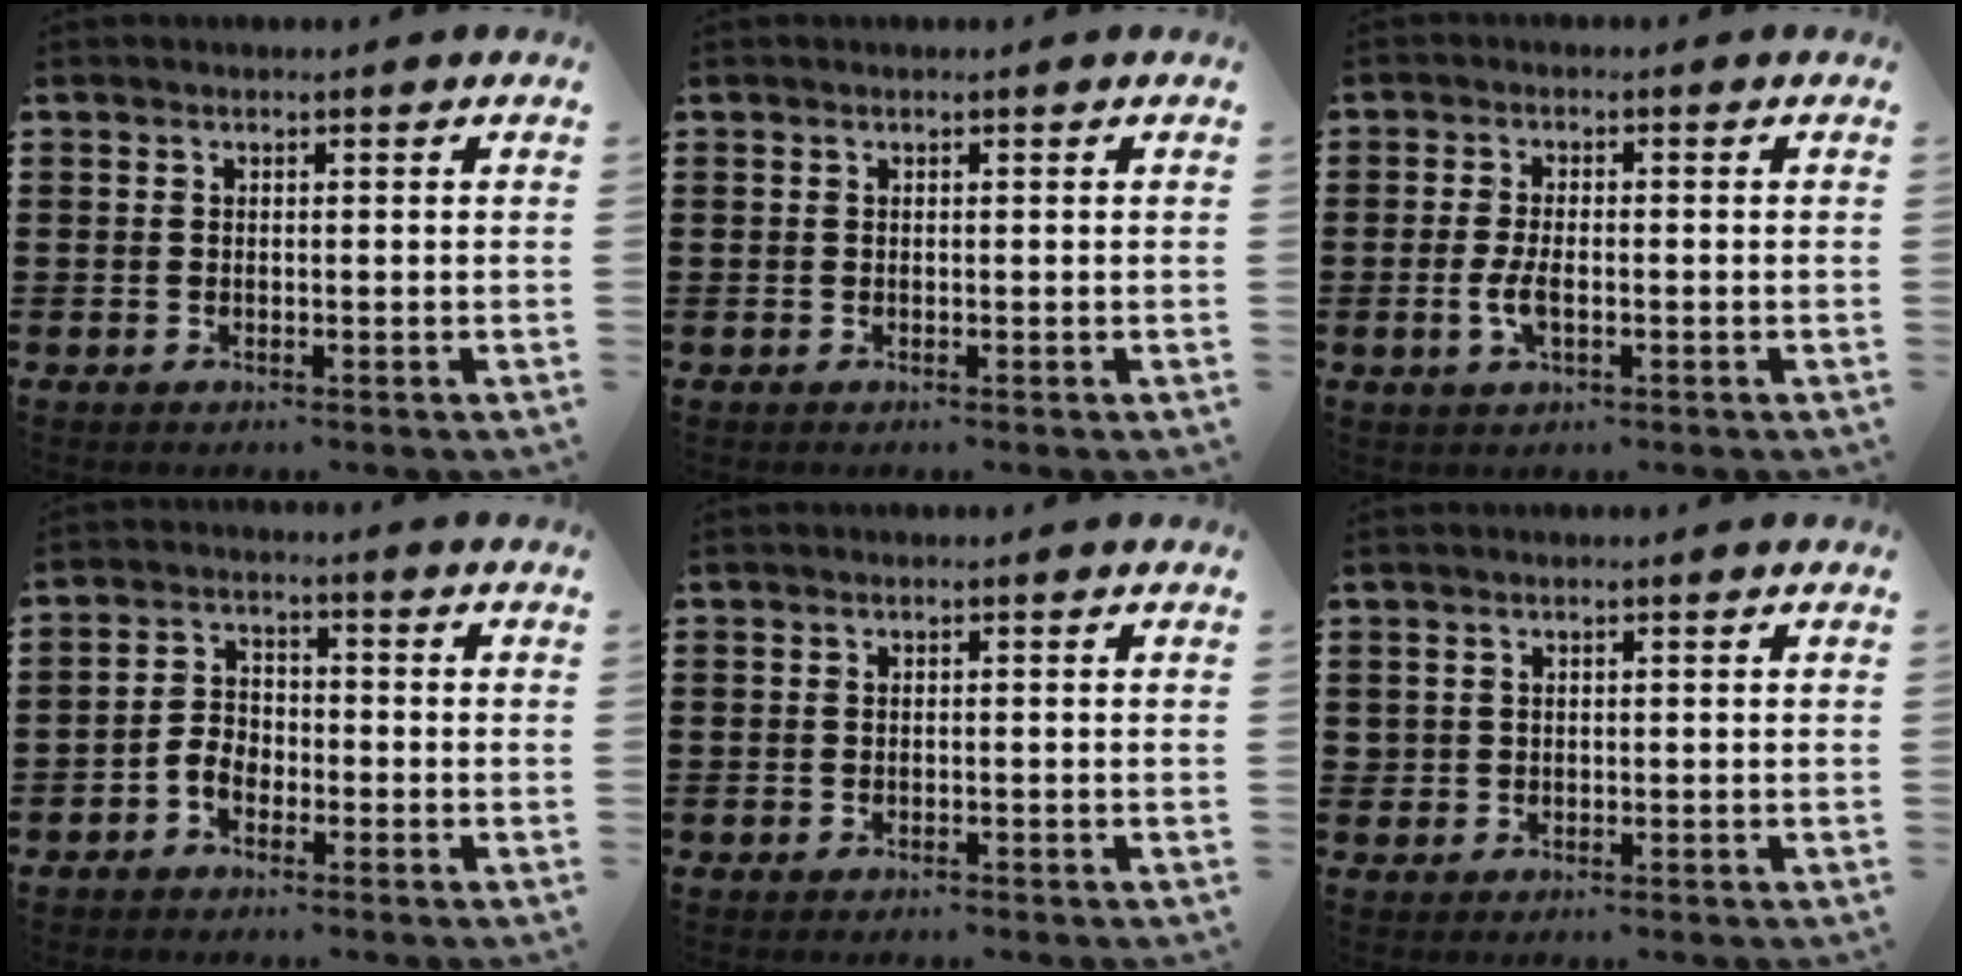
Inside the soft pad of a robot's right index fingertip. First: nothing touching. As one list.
[{"total": 0.0}, {"total": 3.6, "force": [-0.8, 1.6, 3.1], "torque": [-0.070, -0.002, -0.018]}, {"total": 3.3, "force": [-1.9, 2.3, 1.4], "torque": [-0.040, 0.004, -0.041]}, {"total": 0.0}, {"total": 0.9, "force": [0.2, 0.8, 0.1], "torque": [-0.004, 0.005, 0.003]}]